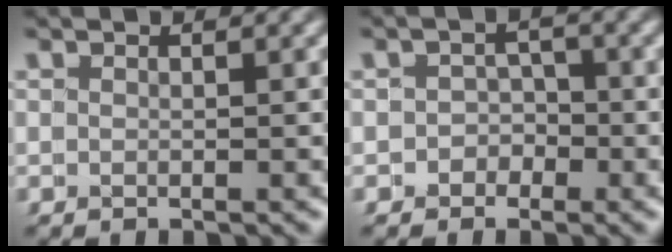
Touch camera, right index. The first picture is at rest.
{"total": 1.8, "force": [-1.2, 1.4, 0.0], "torque": [0.024, 0.011, -0.033]}